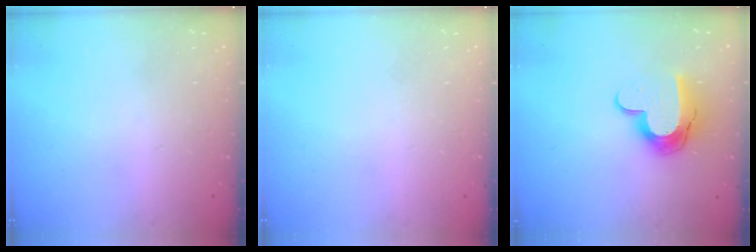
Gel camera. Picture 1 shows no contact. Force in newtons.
{"total": 0.0}
{"total": 11.9, "press": 11.9, "slide": 0.6}